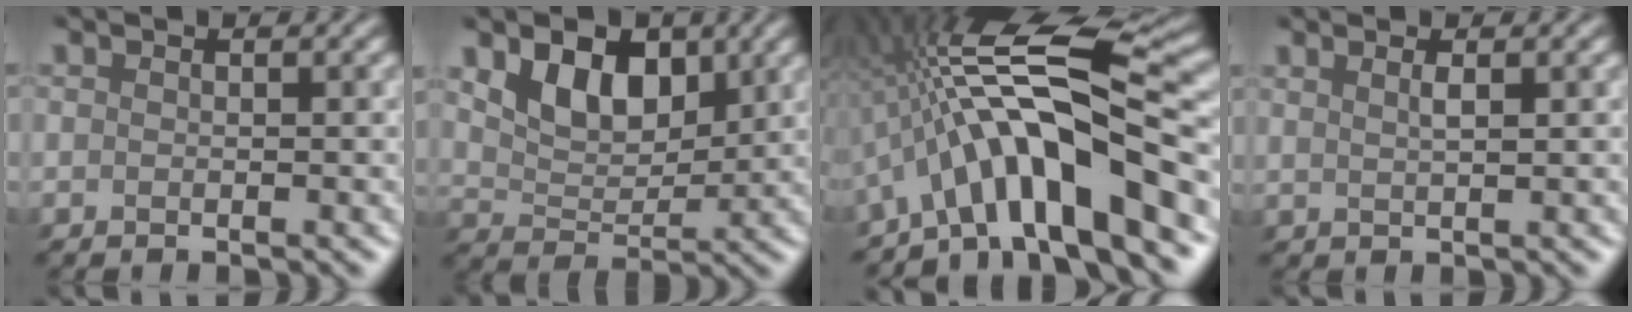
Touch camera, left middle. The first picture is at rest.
{"total": 4.8, "force": [2.8, 3.1, 2.5], "torque": [-0.052, -0.002, 0.045]}
{"total": 13.1, "force": [-3.5, 3.2, 12.2], "torque": [-0.189, 0.032, -0.057]}
{"total": 0.8, "force": [0.8, -0.1, 0.3], "torque": [-0.003, 0.007, 0.015]}